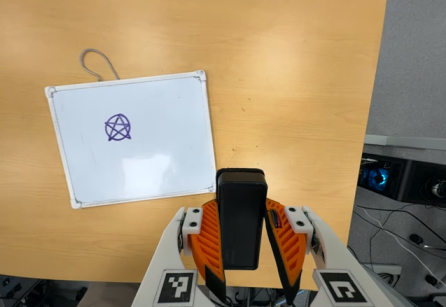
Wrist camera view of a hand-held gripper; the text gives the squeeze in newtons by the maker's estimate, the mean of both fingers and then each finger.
{"total": 6.8, "left": 5.5, "right": 8.1}